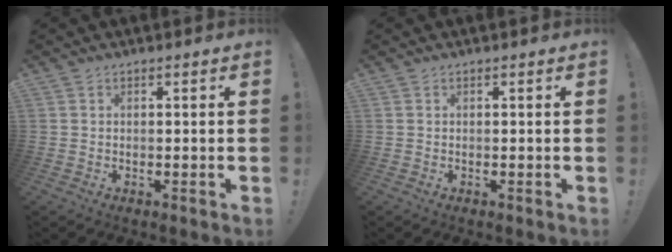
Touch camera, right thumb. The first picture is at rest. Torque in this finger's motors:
{"motor_torque": [0.00, 0.00, 0.00, 0.00, 0.02]}